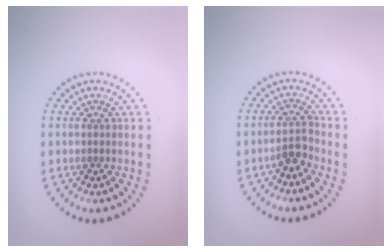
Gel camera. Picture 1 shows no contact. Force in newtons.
{"total": 2.2, "press": 1.7, "slide": 1.3}